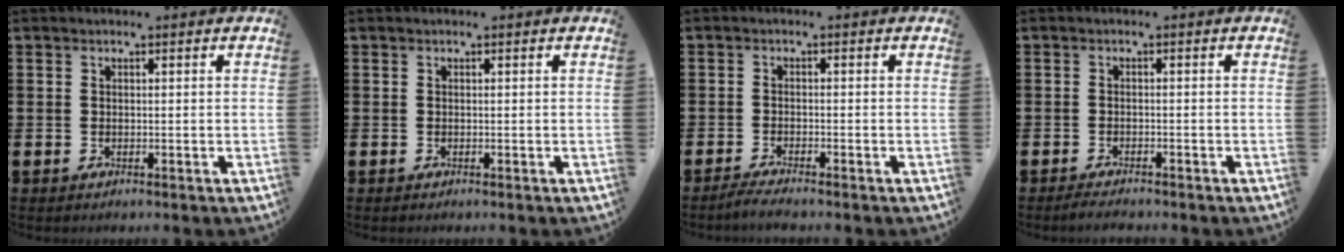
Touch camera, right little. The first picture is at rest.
{"total": 0.0}
{"total": 1.5, "force": [-1.2, -0.1, 0.8], "torque": [-0.012, -0.001, -0.023]}
{"total": 1.2, "force": [-1.2, 0.1, 0.4], "torque": [-0.009, 0.000, -0.023]}